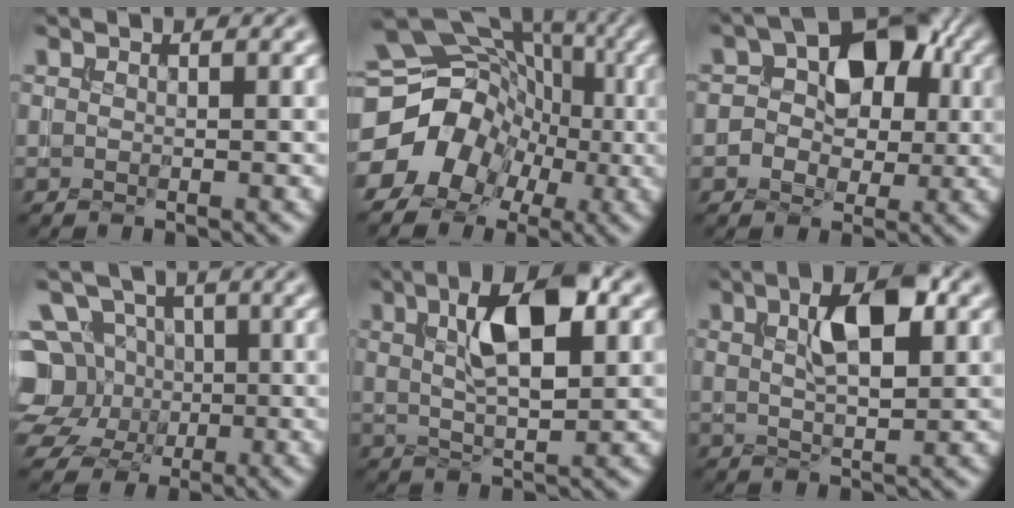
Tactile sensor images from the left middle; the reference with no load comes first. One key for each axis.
{"total": 13.4, "fx": -3.8, "fy": 11.4, "fz": 5.9, "tx": -0.096, "ty": 0.002, "tz": -0.092}
{"total": 6.3, "fx": 0.5, "fy": 4.5, "fz": 4.3, "tx": -0.045, "ty": 0.012, "tz": -0.007}
{"total": 9.6, "fx": 0.1, "fy": 8.6, "fz": 4.2, "tx": -0.095, "ty": 0.032, "tz": -0.036}
{"total": 7.3, "fx": 2.5, "fy": 2.7, "fz": 6.3, "tx": -0.107, "ty": 0.006, "tz": 0.040}
{"total": 5.8, "fx": 2.1, "fy": 2.2, "fz": 5.0, "tx": -0.085, "ty": 0.007, "tz": 0.032}